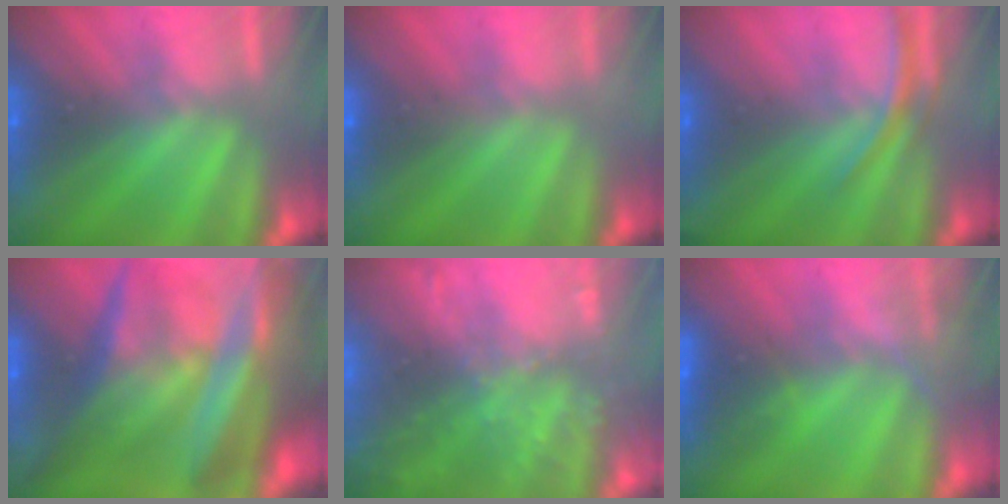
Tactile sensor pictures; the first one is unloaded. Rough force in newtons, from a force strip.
{"total": 3.3}
{"total": 2.8}
{"total": 7.8}
{"total": 9.6}
{"total": 4.8}